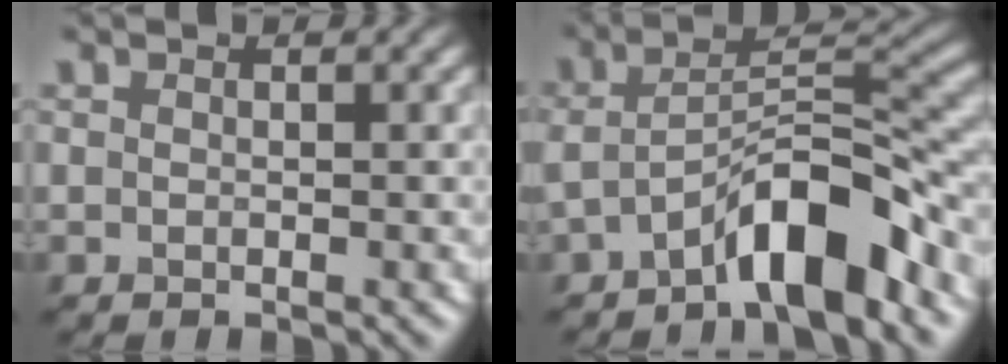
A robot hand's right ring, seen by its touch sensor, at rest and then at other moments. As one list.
[{"total": 7.1, "force": [-4.0, 1.8, 5.6], "torque": [-0.094, 0.012, -0.074]}]